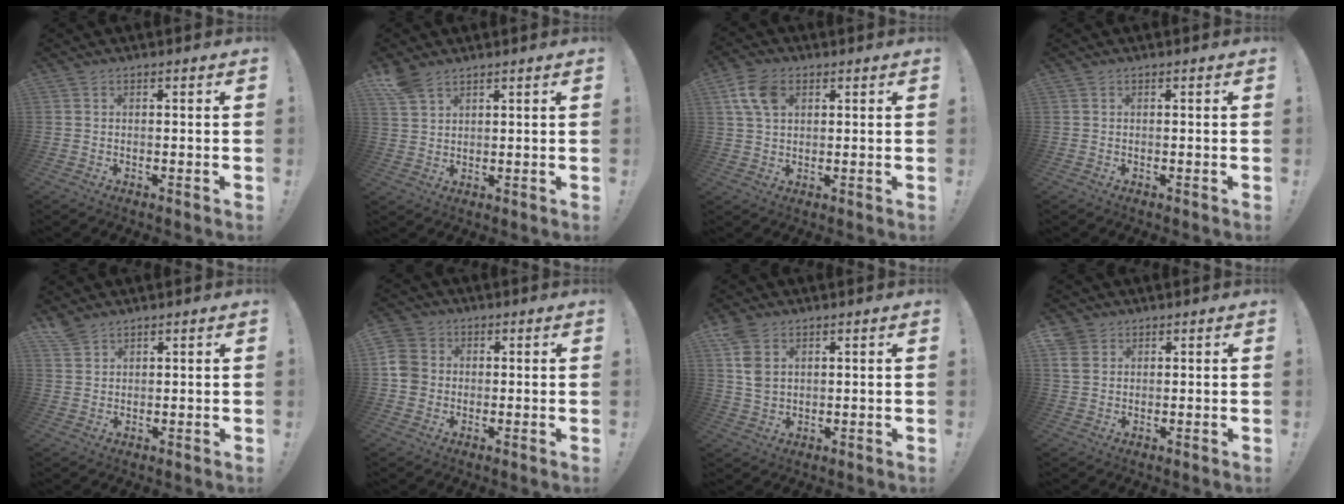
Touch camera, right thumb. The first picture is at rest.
{"total": 6.0, "force": [4.3, 3.4, 2.4], "torque": [-0.051, -0.013, 0.086]}
{"total": 8.6, "force": [3.3, 5.6, 5.6], "torque": [-0.107, 0.004, 0.067]}
{"total": 0.0}
{"total": 4.2, "force": [3.4, 2.3, 1.0], "torque": [-0.016, -0.018, 0.063]}
{"total": 6.9, "force": [0.1, 6.3, 2.9], "torque": [-0.063, 0.009, 0.002]}
{"total": 7.6, "force": [3.1, 5.5, 4.3], "torque": [-0.073, -0.004, 0.061]}
{"total": 4.4, "force": [2.3, 3.4, 1.5], "torque": [-0.030, -0.001, 0.048]}